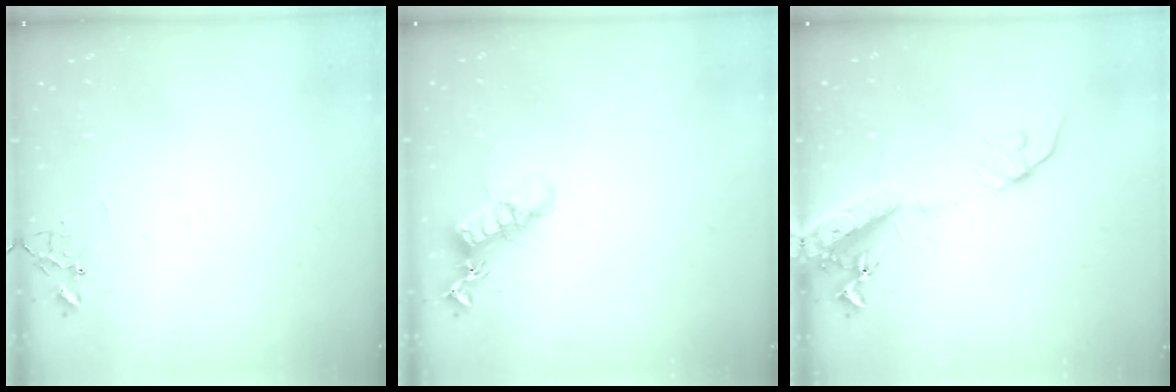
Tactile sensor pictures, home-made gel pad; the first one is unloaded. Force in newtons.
{"total": 14.3, "press": 14.3, "slide": 1.0}
{"total": 15.2, "press": 14.8, "slide": 3.4}